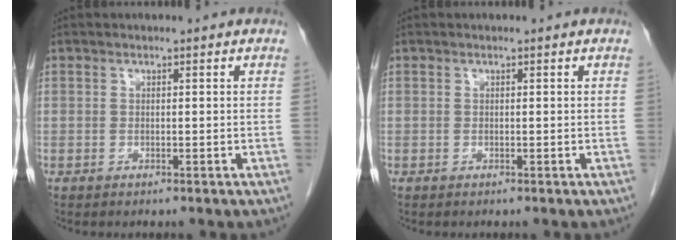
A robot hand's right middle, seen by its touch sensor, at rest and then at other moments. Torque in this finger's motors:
{"motor_torque": [0.00, 0.00, 0.00, 0.00]}